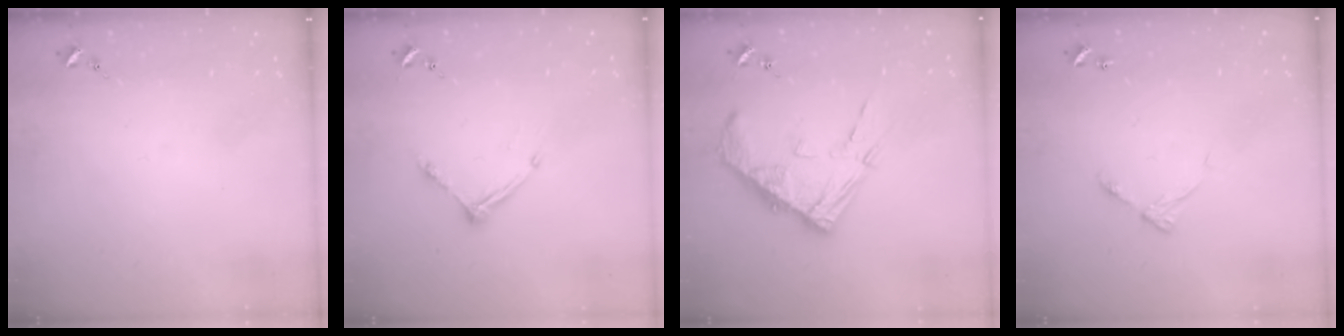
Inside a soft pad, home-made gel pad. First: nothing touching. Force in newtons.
{"total": 8.6, "press": 8.6, "slide": 0.5}
{"total": 13.3, "press": 13.2, "slide": 1.2}
{"total": 6.5, "press": 6.5, "slide": 0.5}